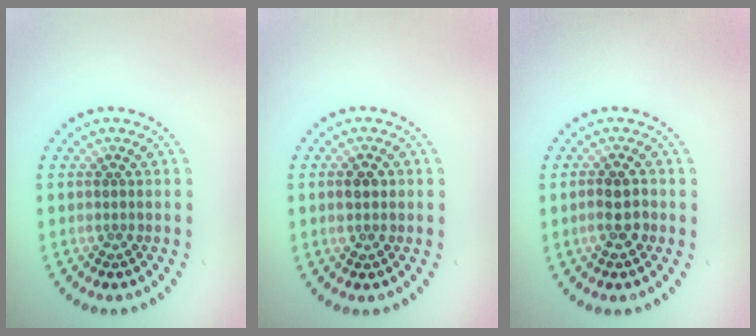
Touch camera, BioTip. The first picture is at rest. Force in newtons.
{"total": 1.6, "press": 1.6, "slide": 0.2}
{"total": 2.3, "press": 2.2, "slide": 0.7}